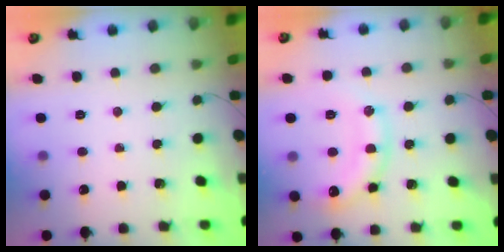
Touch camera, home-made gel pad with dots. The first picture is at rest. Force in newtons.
{"total": 13.8, "press": 13.8, "slide": 1.2}